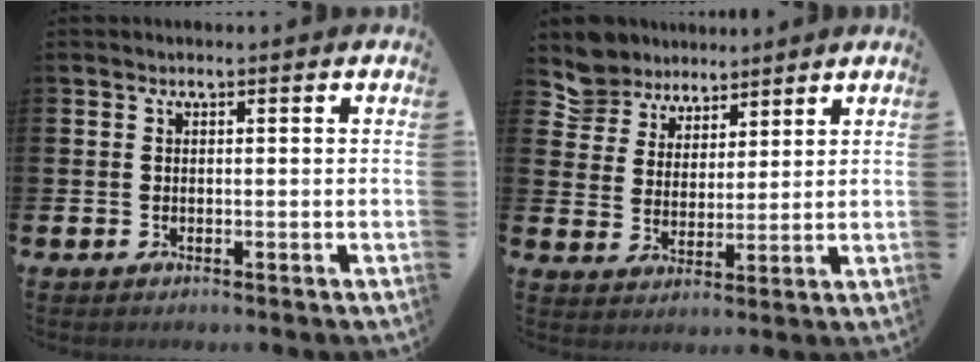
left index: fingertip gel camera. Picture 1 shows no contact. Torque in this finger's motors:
{"motor_torque": [0.42, -0.54, 0.09, -0.05]}